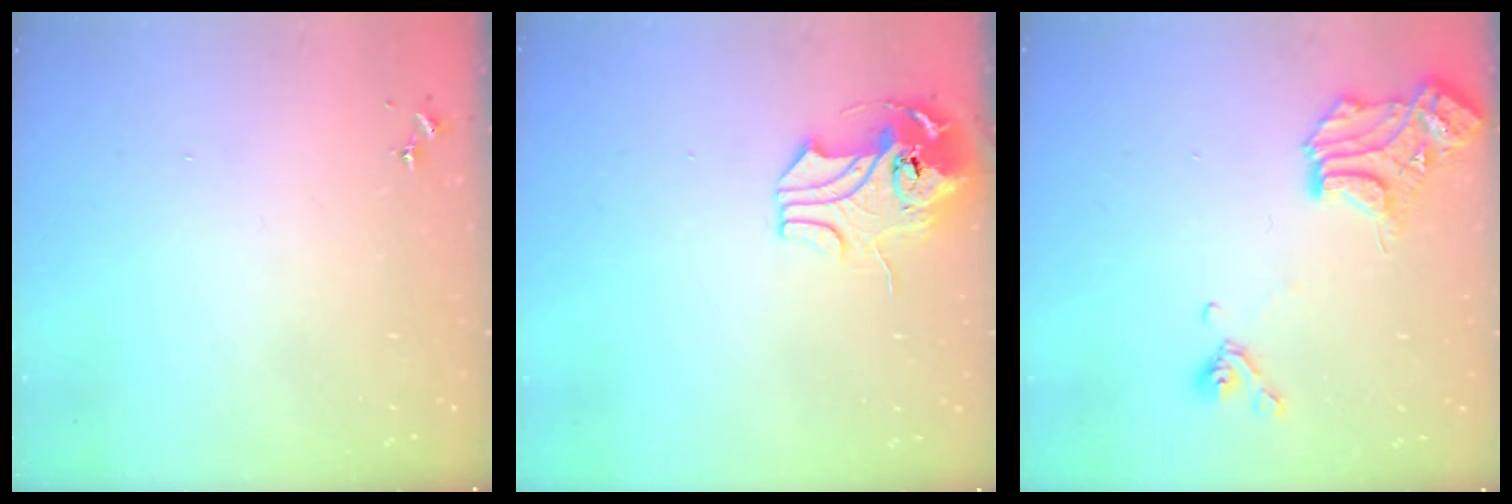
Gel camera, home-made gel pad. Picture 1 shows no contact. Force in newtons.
{"total": 12.2, "press": 12.1, "slide": 1.7}
{"total": 14.9, "press": 14.8, "slide": 1.2}